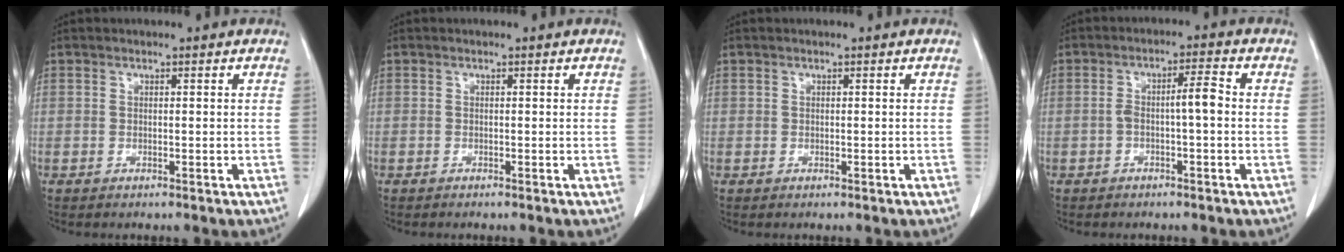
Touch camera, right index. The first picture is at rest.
{"total": 0.0}
{"total": 0.0}
{"total": 4.2, "force": [-0.6, 0.5, 4.2], "torque": [-0.073, 0.016, -0.007]}